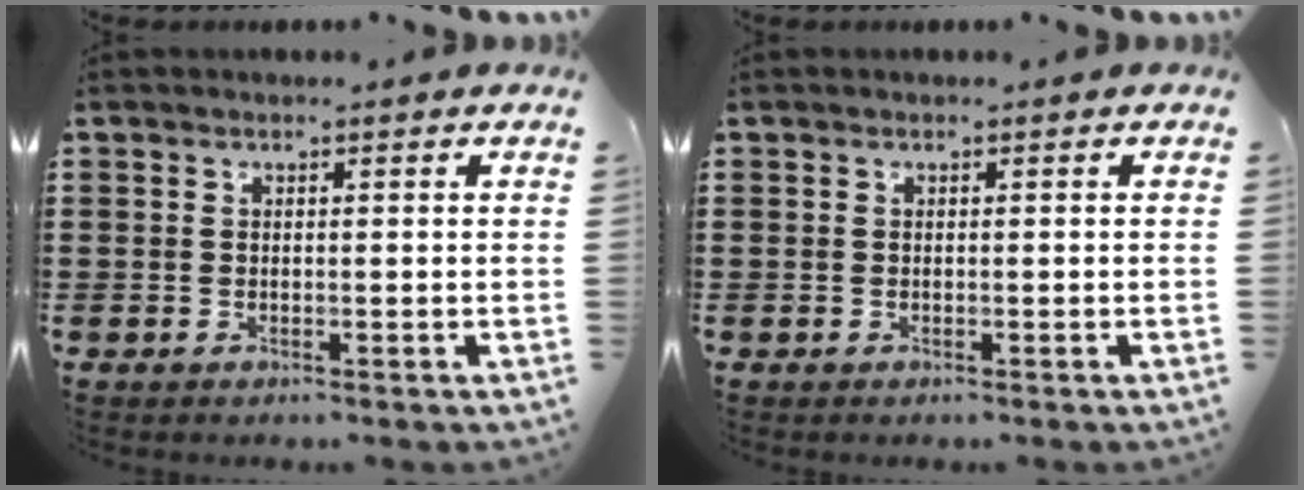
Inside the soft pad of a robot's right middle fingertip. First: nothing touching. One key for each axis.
{"total": 0.0}